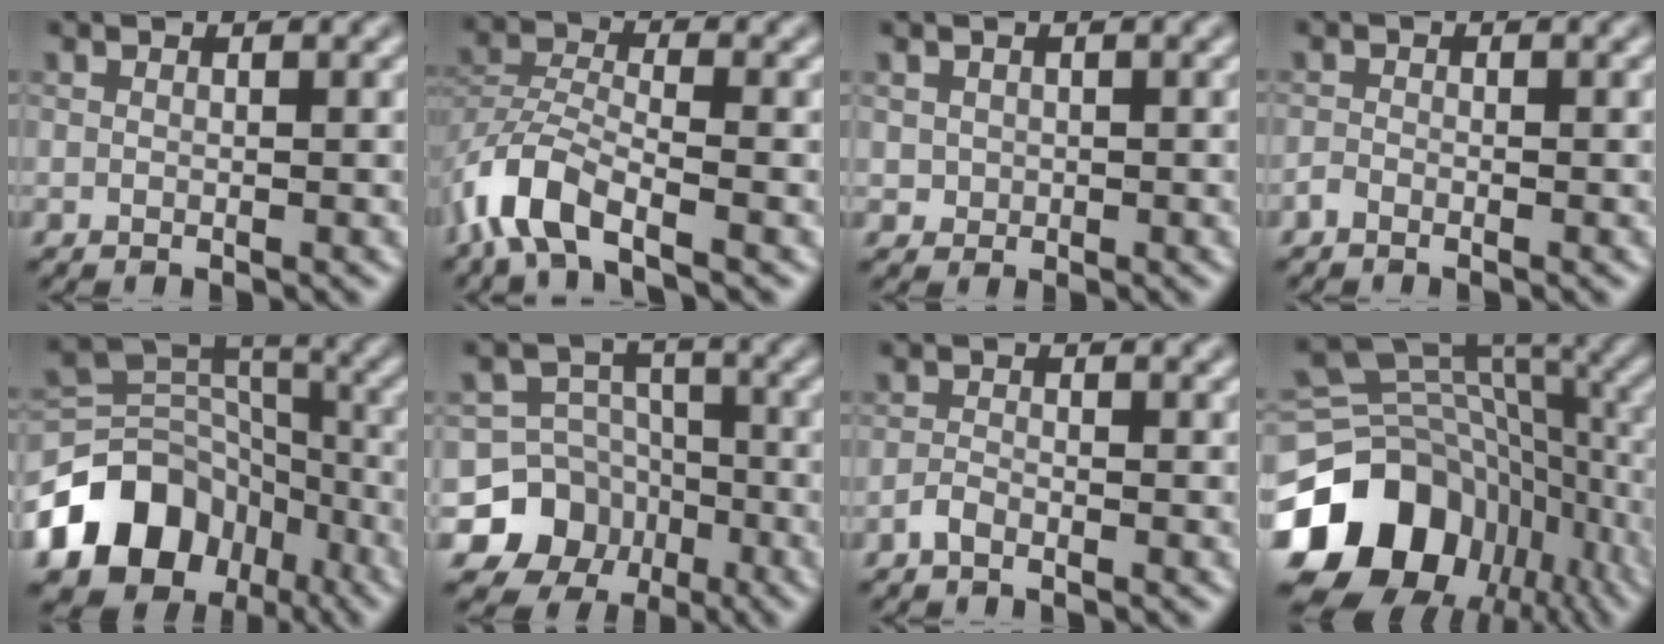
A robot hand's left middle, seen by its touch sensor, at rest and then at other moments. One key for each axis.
{"total": 5.3, "fx": -3.4, "fy": 2.1, "fz": 3.5, "tx": -0.068, "ty": 0.002, "tz": -0.077}
{"total": 1.0, "fx": 0.2, "fy": 1.0, "fz": 0.2, "tx": -0.001, "ty": -0.003, "tz": 0.005}
{"total": 0.7, "fx": -0.6, "fy": 0.2, "fz": 0.3, "tx": -0.005, "ty": 0.001, "tz": -0.015}
{"total": 10.7, "fx": -5.1, "fy": 8.1, "fz": 4.7, "tx": -0.085, "ty": 0.004, "tz": -0.099}
{"total": 10.8, "fx": -5.2, "fy": 9.3, "fz": 1.5, "tx": -0.020, "ty": -0.017, "tz": -0.107}
{"total": 1.0, "fx": -0.8, "fy": 0.3, "fz": 0.6, "tx": -0.013, "ty": 0.002, "tz": -0.018}
{"total": 17.6, "fx": -7.7, "fy": 13.2, "fz": 8.7, "tx": -0.186, "ty": -0.008, "tz": -0.119}